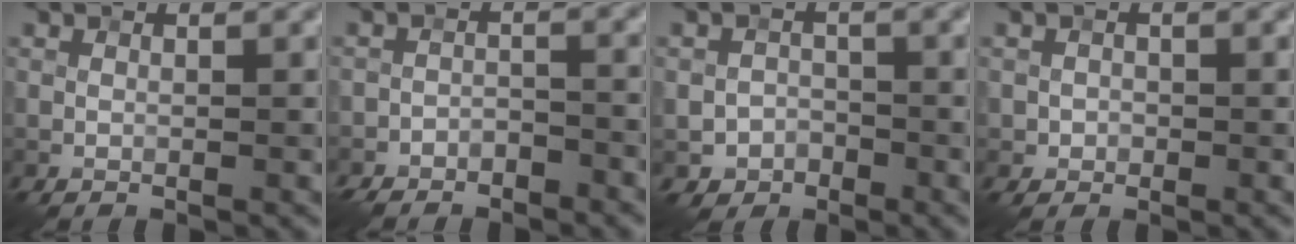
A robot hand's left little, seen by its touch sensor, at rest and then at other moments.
{"total": 3.7, "force": [-3.3, 1.5, 0.5], "torque": [-0.002, 0.008, -0.054]}
{"total": 2.3, "force": [-1.3, 1.9, 0.2], "torque": [0.006, 0.004, -0.024]}
{"total": 1.0, "force": [-0.2, 1.0, 0.1], "torque": [0.004, -0.004, -0.004]}